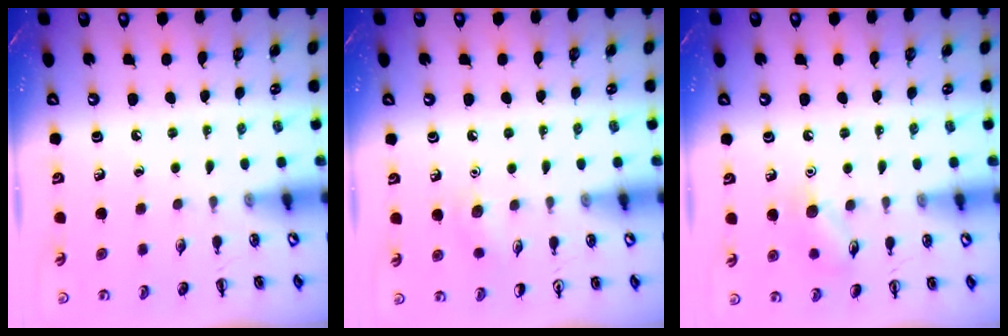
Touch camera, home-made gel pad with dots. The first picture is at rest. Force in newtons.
{"total": 5.2, "press": 5.0, "slide": 1.6}
{"total": 7.9, "press": 7.8, "slide": 1.3}